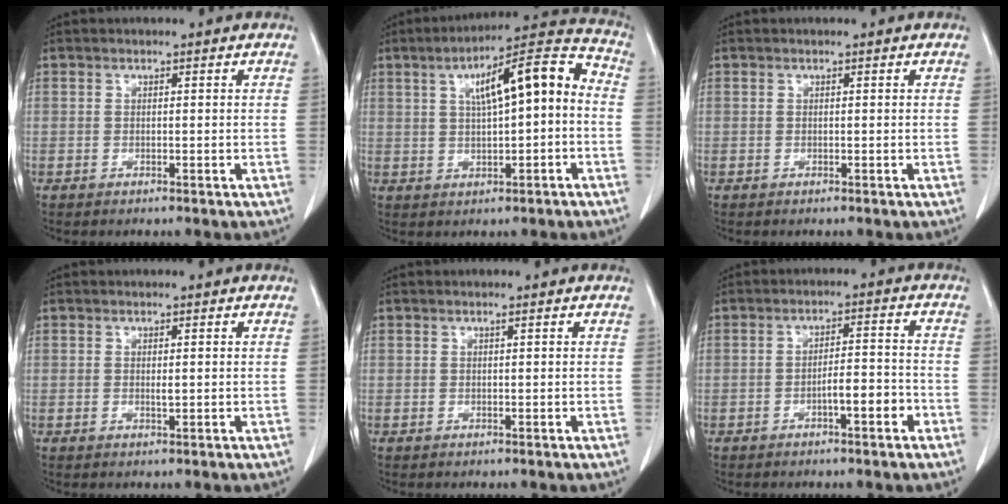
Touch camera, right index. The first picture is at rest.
{"total": 12.4, "force": [1.3, 2.8, 12.1], "torque": [-0.179, 0.041, 0.018]}
{"total": 0.0}
{"total": 0.8, "force": [0.1, 0.1, 0.8], "torque": [-0.016, -0.004, 0.002]}
{"total": 0.0}
{"total": 4.9, "force": [-2.3, 0.8, 4.2], "torque": [-0.063, 0.009, -0.037]}